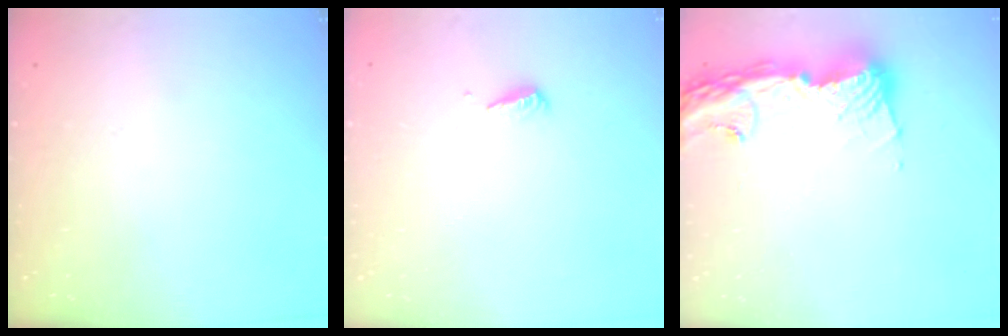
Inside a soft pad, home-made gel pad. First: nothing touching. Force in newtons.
{"total": 3.1, "press": 3.1, "slide": 0.2}
{"total": 15.5, "press": 15.4, "slide": 1.5}